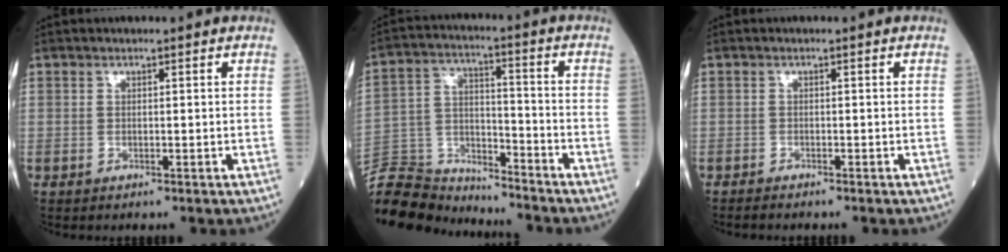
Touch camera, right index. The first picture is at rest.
{"total": 14.6, "force": [-14.5, 1.7, 1.2], "torque": [-0.025, 0.025, -0.260]}
{"total": 1.4, "force": [-1.3, 0.1, 0.5], "torque": [-0.012, -0.002, -0.021]}